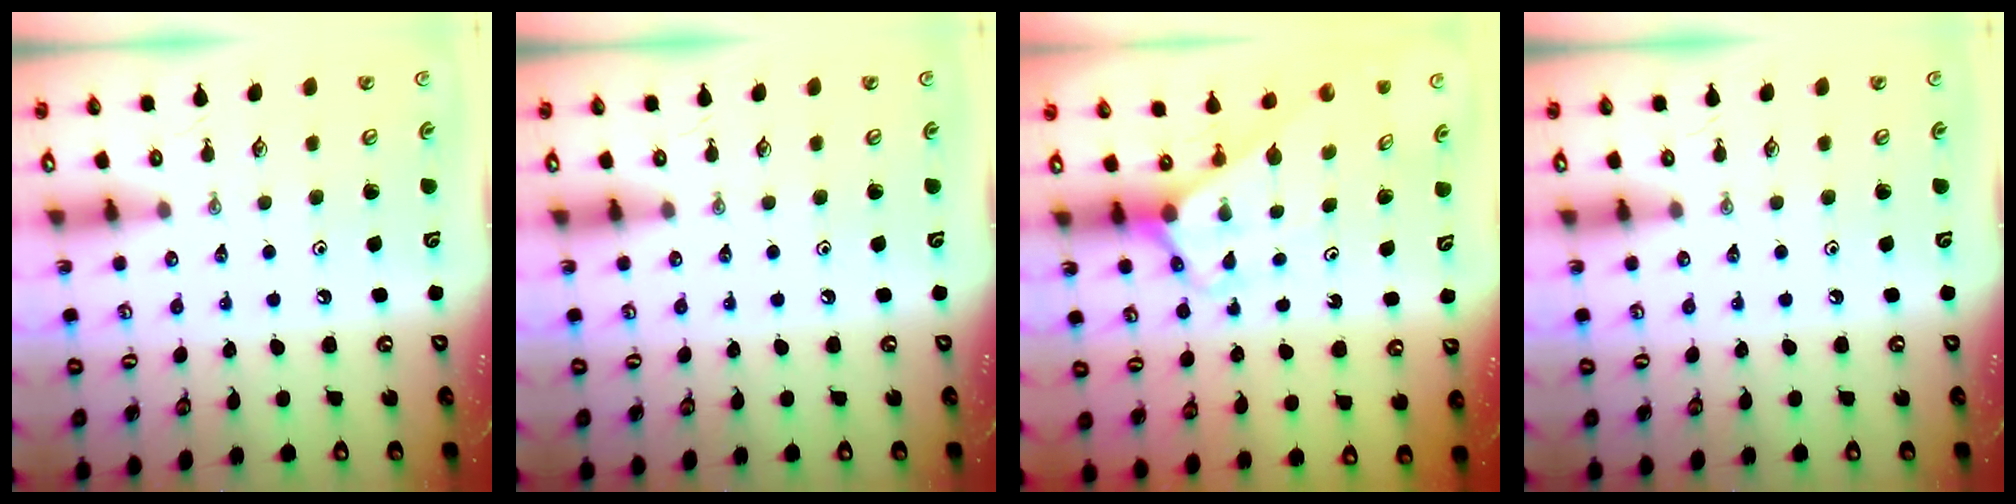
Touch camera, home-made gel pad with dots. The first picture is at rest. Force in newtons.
{"total": 0.0}
{"total": 2.6, "press": 2.6, "slide": 0.2}
{"total": 0.0}